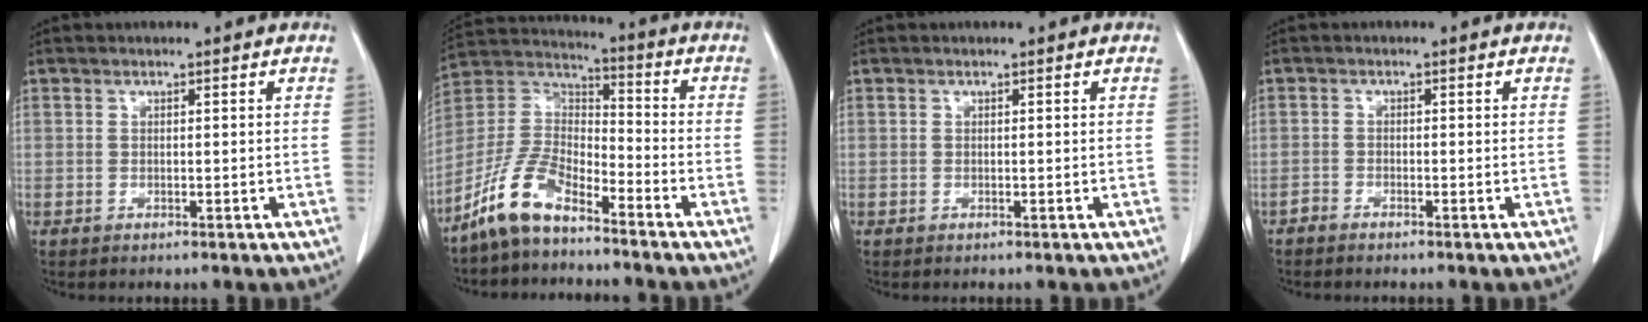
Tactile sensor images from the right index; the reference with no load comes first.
{"total": 10.6, "force": [-7.9, 3.6, 6.0], "torque": [-0.141, 0.016, -0.161]}
{"total": 0.0}
{"total": 1.0, "force": [-0.9, 0.1, 0.3], "torque": [-0.007, 0.000, -0.019]}